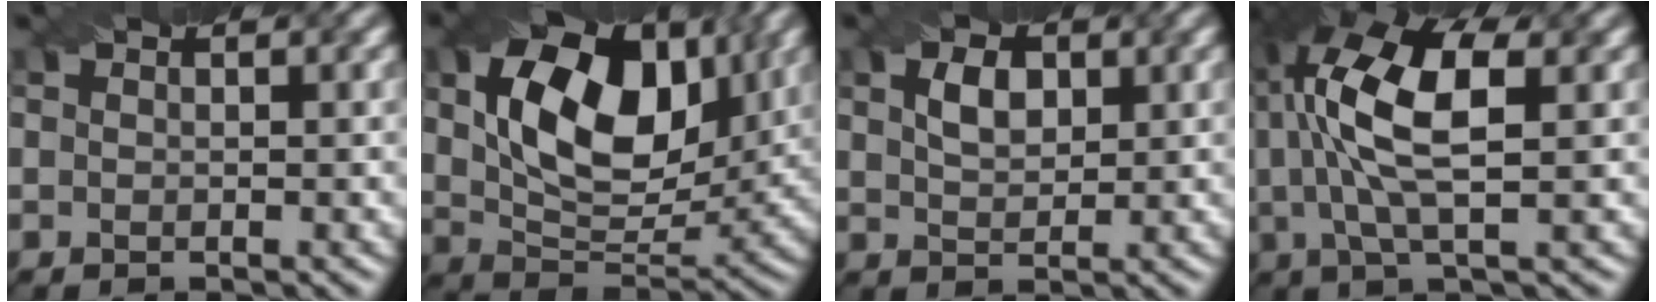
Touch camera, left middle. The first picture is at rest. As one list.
[{"total": 11.3, "force": [3.2, 6.8, 8.4], "torque": [-0.149, 0.000, 0.057]}, {"total": 2.7, "force": [1.0, 1.7, 1.9], "torque": [-0.042, 0.003, 0.021]}, {"total": 9.9, "force": [2.2, 3.7, 8.9], "torque": [-0.184, 0.018, 0.036]}]